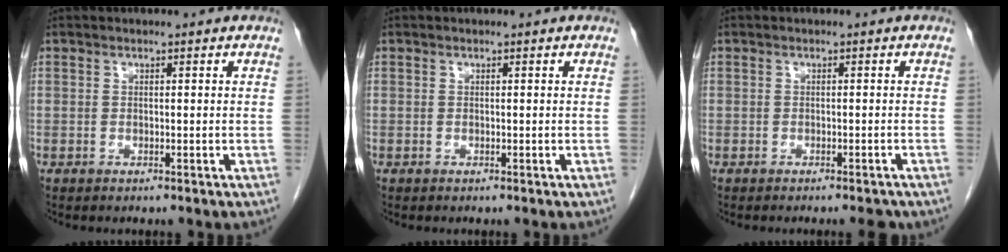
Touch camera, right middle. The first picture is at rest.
{"total": 0.0}
{"total": 2.0, "force": [-1.8, 0.0, 0.7], "torque": [-0.005, -0.004, -0.023]}